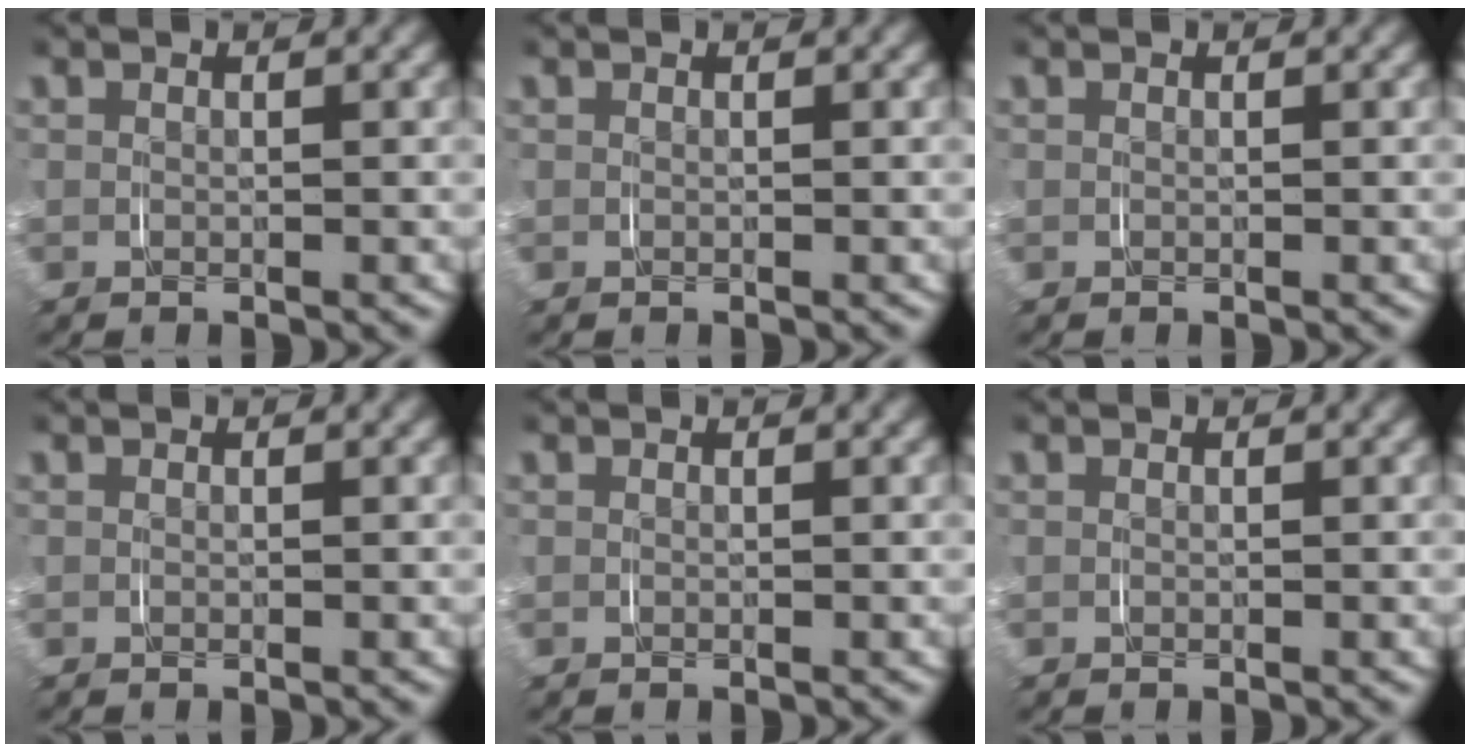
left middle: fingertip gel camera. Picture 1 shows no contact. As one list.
[{"total": 0.0}, {"total": 0.0}, {"total": 0.0}, {"total": 0.0}, {"total": 0.0}]